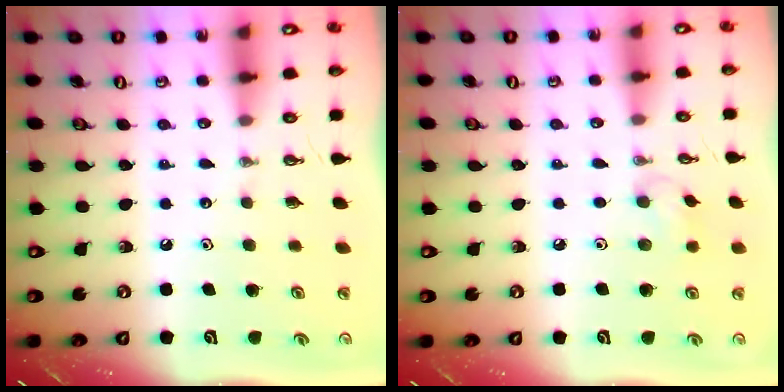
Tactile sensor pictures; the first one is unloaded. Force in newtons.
{"total": 5.8, "press": 5.7, "slide": 1.1}